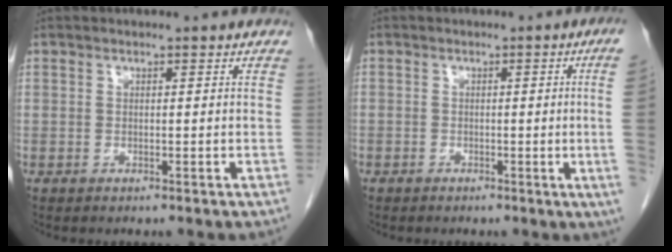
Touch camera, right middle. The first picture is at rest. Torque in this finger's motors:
{"motor_torque": [1.04, -1.10, -0.24, -0.21]}